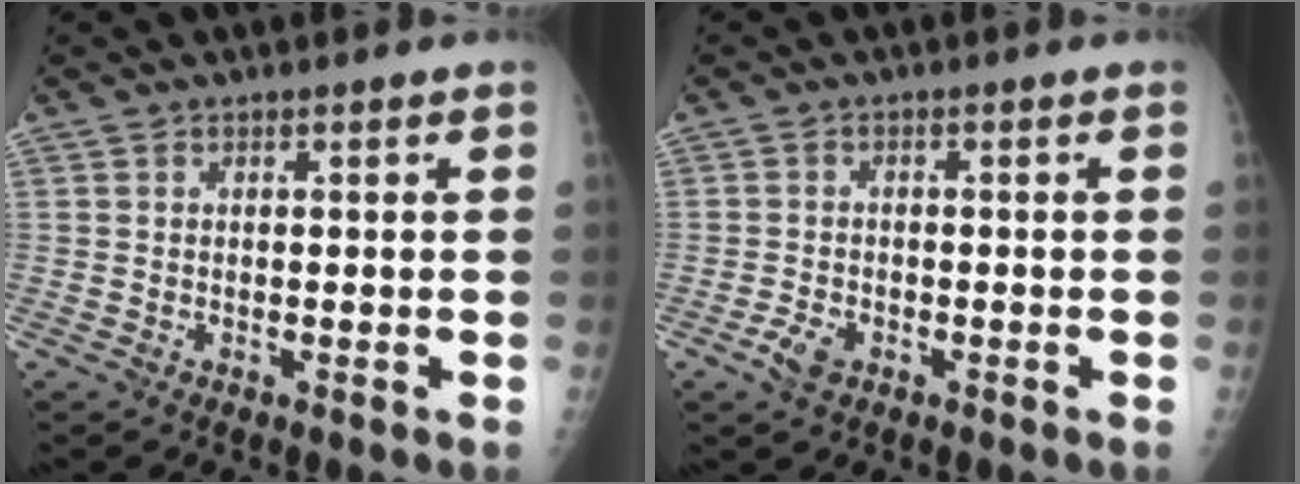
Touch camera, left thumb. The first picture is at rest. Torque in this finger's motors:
{"motor_torque": [-0.15, 0.11, -0.06, -0.02, 0.01]}